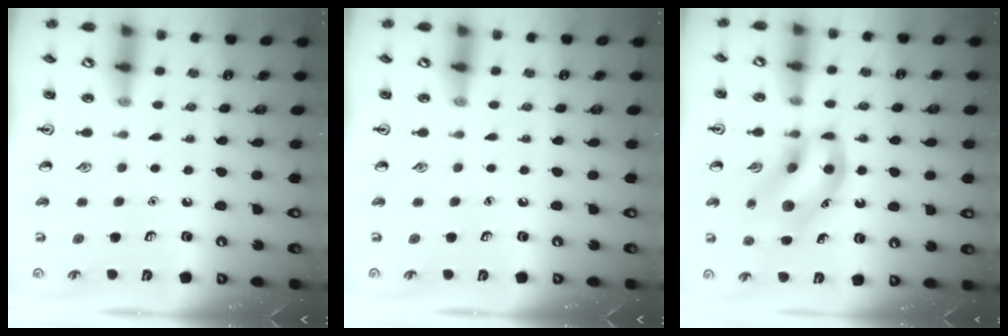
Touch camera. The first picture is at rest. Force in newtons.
{"total": 0.0}
{"total": 13.7, "press": 13.4, "slide": 2.7}